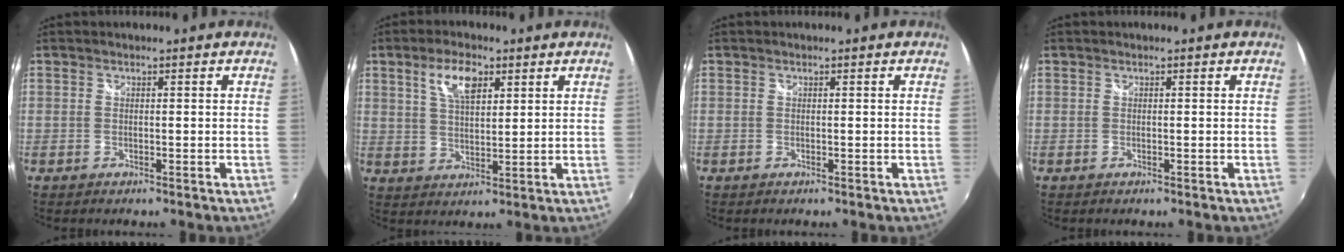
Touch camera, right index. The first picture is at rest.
{"total": 7.1, "force": [3.5, 3.1, 5.4], "torque": [-0.099, 0.011, 0.065]}
{"total": 0.0}
{"total": 0.0}